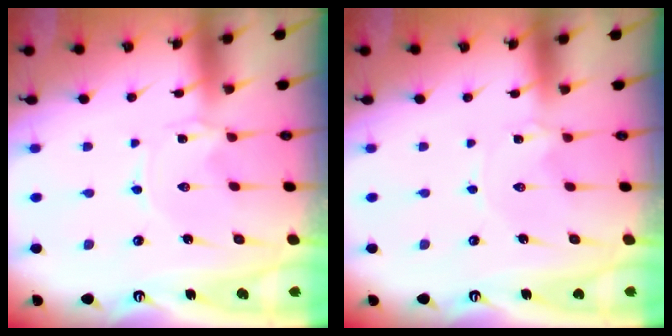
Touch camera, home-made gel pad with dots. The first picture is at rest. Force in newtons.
{"total": 1.8, "press": 1.8, "slide": 0.2}